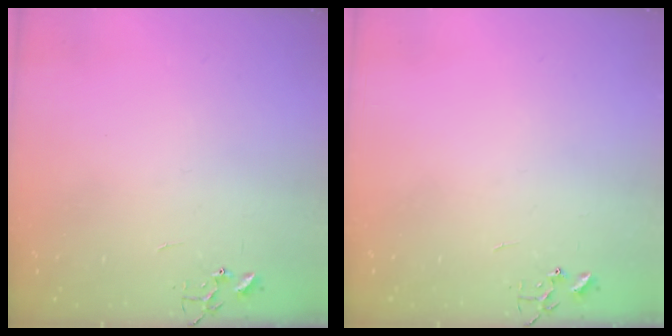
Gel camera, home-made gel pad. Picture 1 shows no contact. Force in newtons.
{"total": 0.0}